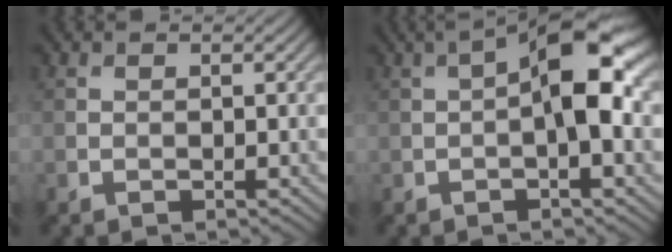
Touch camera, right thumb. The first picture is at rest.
{"total": 8.8, "force": [0.6, 2.9, 8.3], "torque": [-0.135, 0.018, 0.002]}